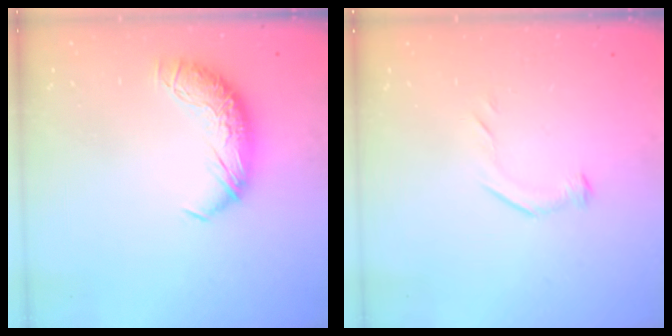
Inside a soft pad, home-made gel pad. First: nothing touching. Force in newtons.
{"total": 5.9, "press": 5.8, "slide": 1.1}